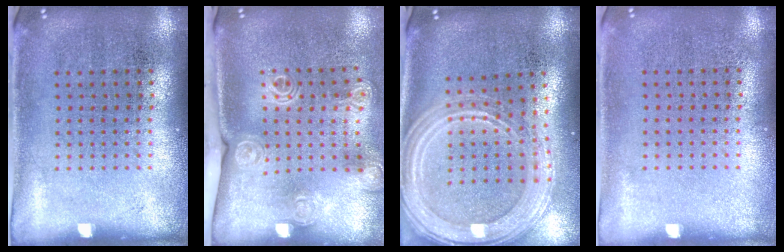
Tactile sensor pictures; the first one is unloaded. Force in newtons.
{"total": 2.0, "press": 1.5, "slide": 1.3}
{"total": 2.5, "press": 2.2, "slide": 1.3}
{"total": 0.0}